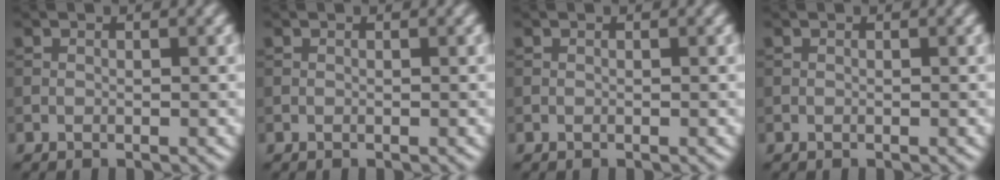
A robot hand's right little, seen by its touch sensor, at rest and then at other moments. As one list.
[{"total": 0.0}, {"total": 0.0}, {"total": 0.0}]